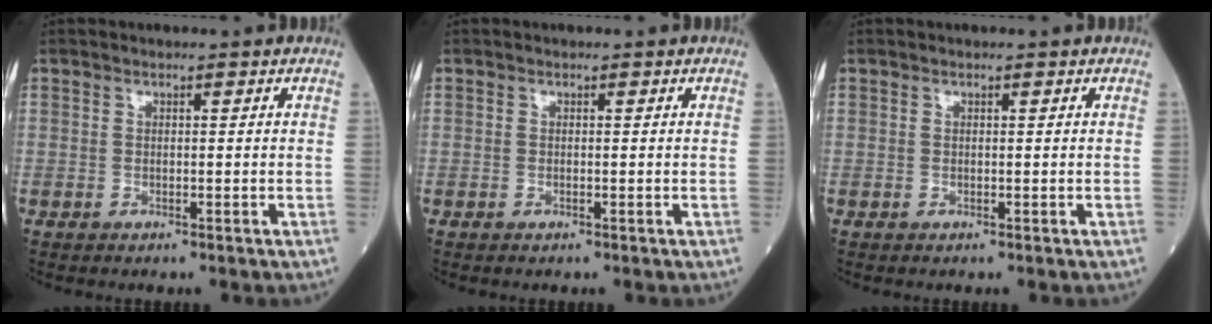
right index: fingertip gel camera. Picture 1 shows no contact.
{"total": 0.0}
{"total": 0.0}